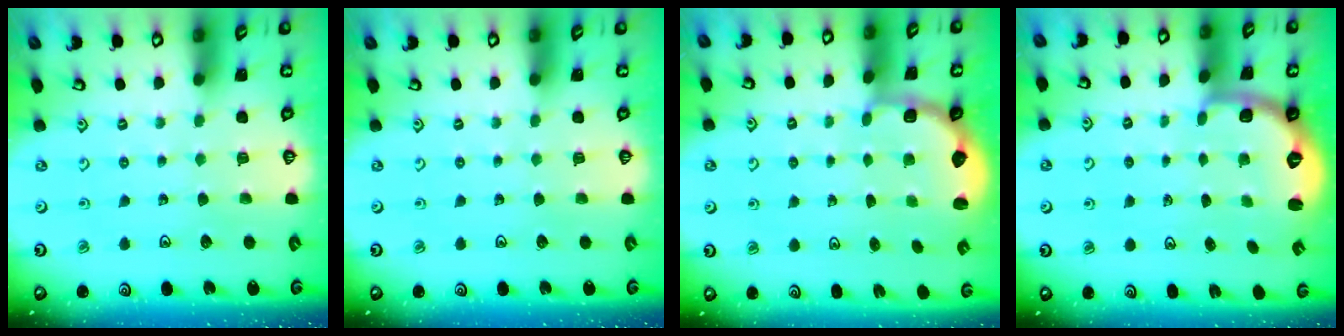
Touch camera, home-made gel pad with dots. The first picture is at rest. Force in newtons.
{"total": 0.0}
{"total": 2.6, "press": 2.1, "slide": 1.5}
{"total": 2.6, "press": 1.6, "slide": 2.1}